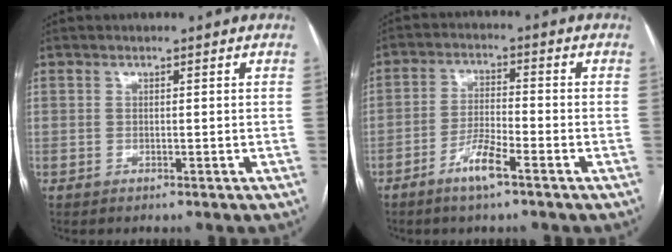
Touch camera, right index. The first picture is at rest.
{"total": 5.4, "force": [-3.5, 0.4, 4.1], "torque": [-0.084, -0.002, -0.072]}